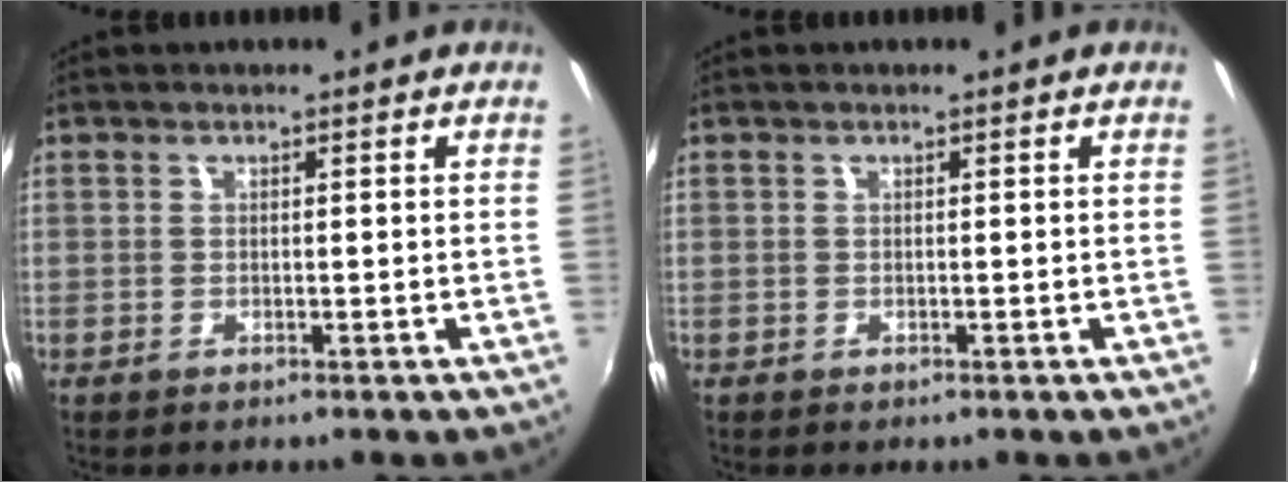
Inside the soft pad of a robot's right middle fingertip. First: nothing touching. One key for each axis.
{"total": 0.0}